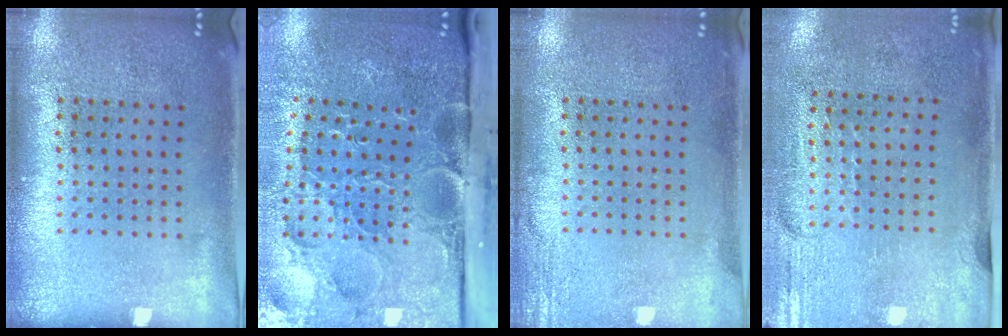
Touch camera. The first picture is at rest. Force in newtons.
{"total": 5.3, "press": 4.2, "slide": 3.3}
{"total": 2.2, "press": 2.2, "slide": 0.4}
{"total": 2.9, "press": 2.5, "slide": 1.5}